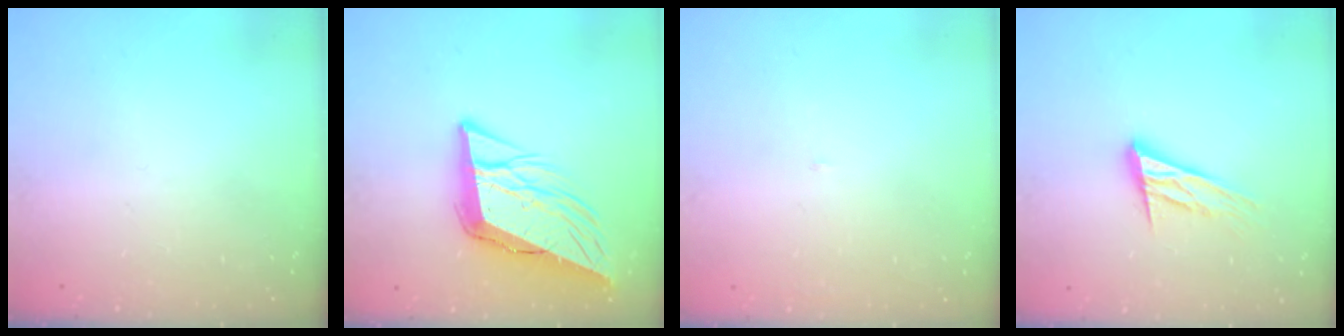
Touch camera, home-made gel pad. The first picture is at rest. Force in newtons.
{"total": 12.3, "press": 11.7, "slide": 3.6}
{"total": 2.1, "press": 2.1, "slide": 0.1}
{"total": 15.2, "press": 15.0, "slide": 2.7}